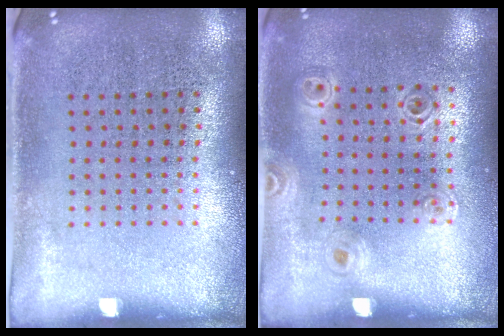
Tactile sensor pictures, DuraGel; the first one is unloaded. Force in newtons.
{"total": 1.0, "press": 1.0, "slide": 0.1}